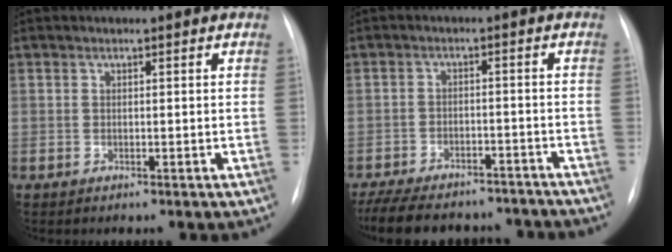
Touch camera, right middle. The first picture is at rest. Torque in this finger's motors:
{"motor_torque": [1.06, -1.07, 0.17, 0.11]}